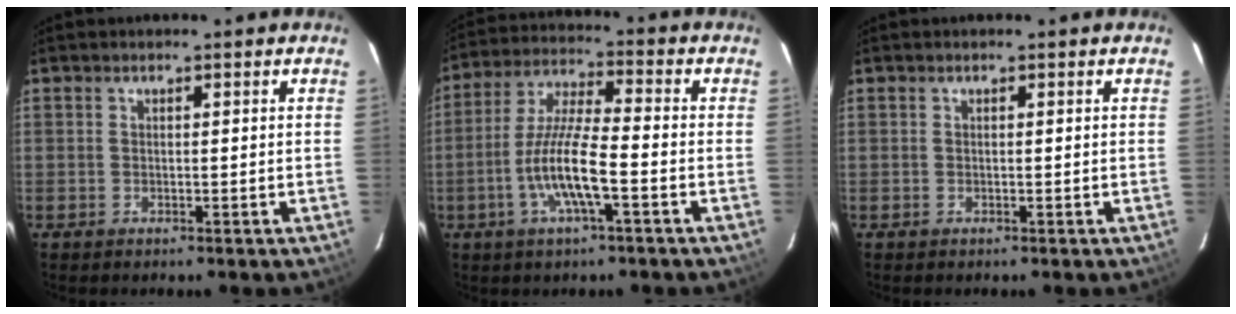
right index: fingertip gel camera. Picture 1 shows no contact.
{"total": 11.0, "force": [-4.0, 1.6, 10.1], "torque": [-0.213, -0.002, -0.078]}
{"total": 0.0}